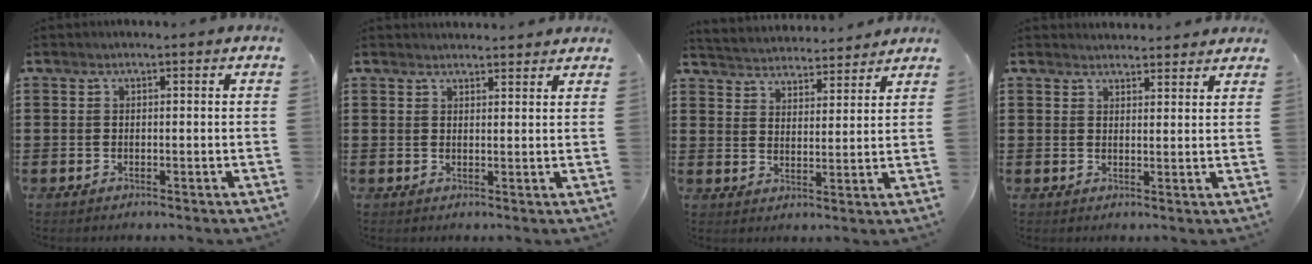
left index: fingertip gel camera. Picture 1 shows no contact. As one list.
[{"total": 1.8, "force": [1.8, 0.3, -0.1], "torque": [-0.003, 0.000, 0.036]}, {"total": 3.8, "force": [3.7, 0.1, -0.7], "torque": [-0.007, -0.024, 0.063]}, {"total": 2.3, "force": [2.3, 0.3, -0.2], "torque": [0.005, -0.008, 0.042]}]